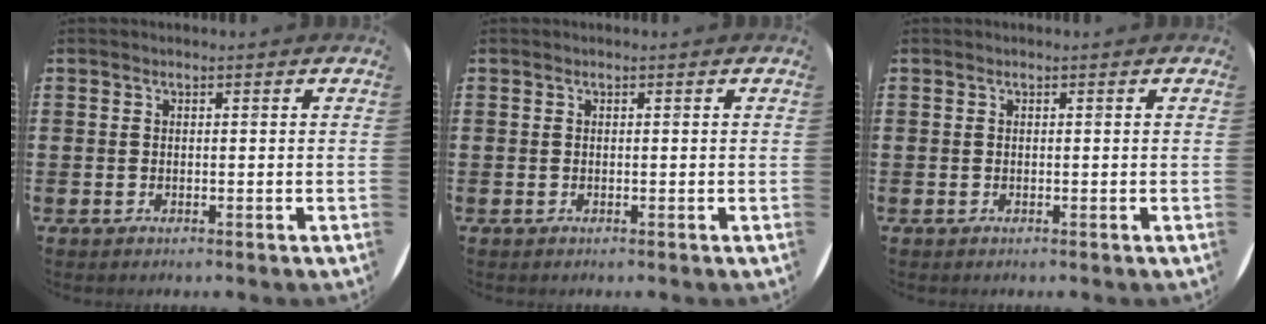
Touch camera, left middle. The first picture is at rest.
{"total": 0.0}
{"total": 0.0}